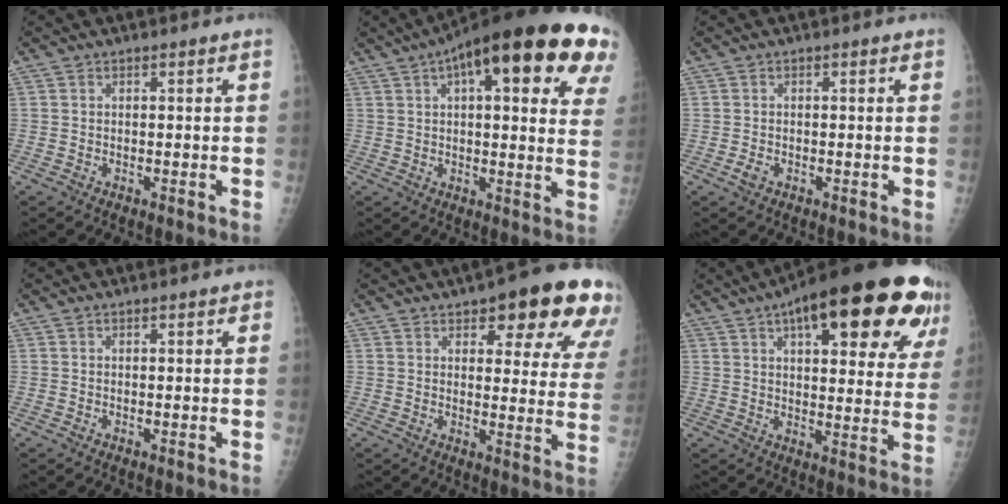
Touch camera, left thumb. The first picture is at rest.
{"total": 28.4, "force": [13.8, 8.8, 23.2], "torque": [-0.259, 0.028, 0.177]}
{"total": 1.3, "force": [-0.6, 1.0, 0.7], "torque": [-0.011, -0.001, -0.011]}
{"total": 0.7, "force": [0.3, 0.3, 0.6], "torque": [-0.007, 0.002, 0.001]}
{"total": 18.7, "force": [10.8, 6.6, 13.8], "torque": [-0.129, -0.035, 0.126]}
{"total": 28.2, "force": [15.0, 9.4, 22.0], "torque": [-0.272, -0.005, 0.204]}